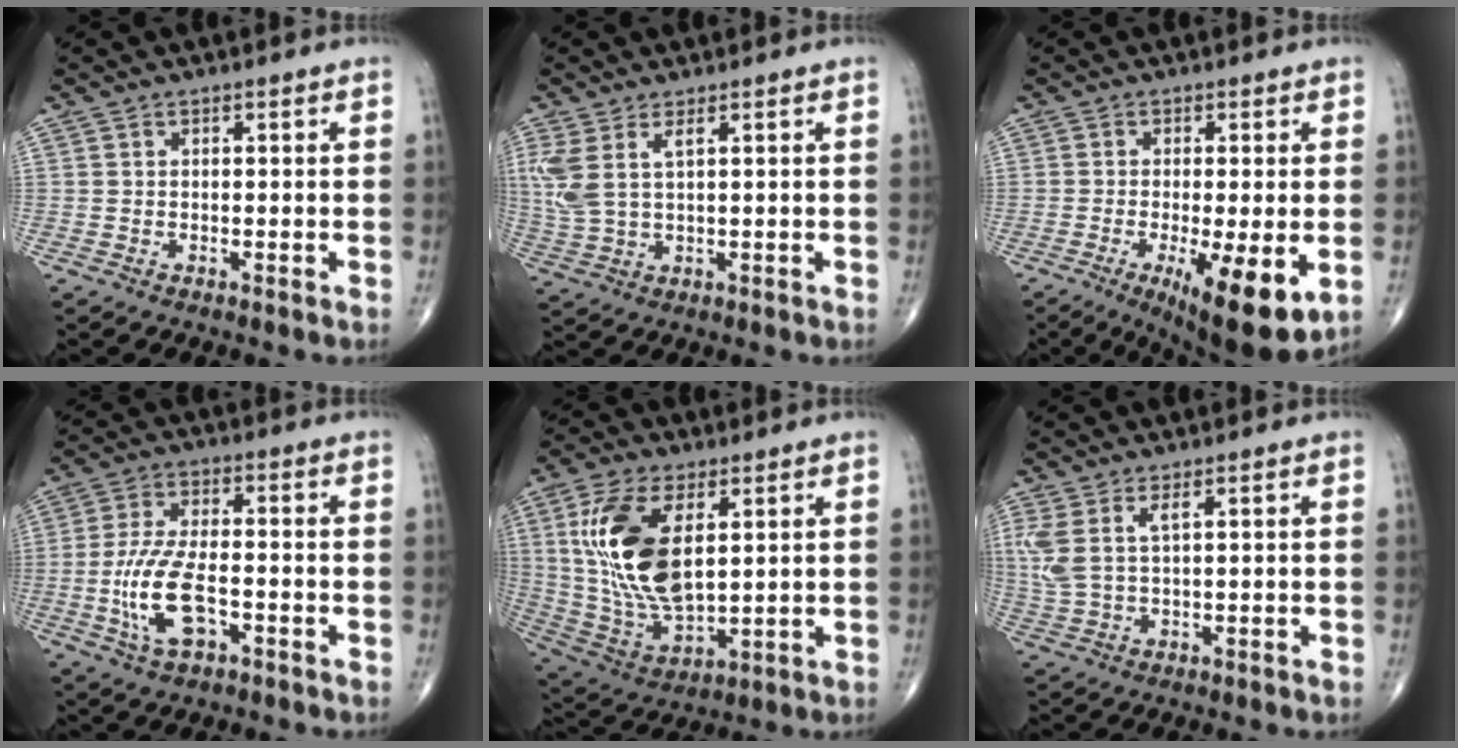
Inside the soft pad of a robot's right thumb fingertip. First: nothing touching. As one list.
[{"total": 6.8, "force": [2.6, 2.6, 5.7], "torque": [-0.156, -0.004, 0.062]}, {"total": 12.9, "force": [-3.8, 3.4, 11.8], "torque": [-0.171, -0.024, -0.051]}, {"total": 10.7, "force": [-3.0, 4.8, 9.1], "torque": [-0.189, 0.015, -0.057]}, {"total": 18.2, "force": [4.6, 8.9, 15.2], "torque": [-0.301, -0.022, 0.098]}, {"total": 5.8, "force": [2.3, 1.9, 5.0], "torque": [-0.139, -0.005, 0.055]}]